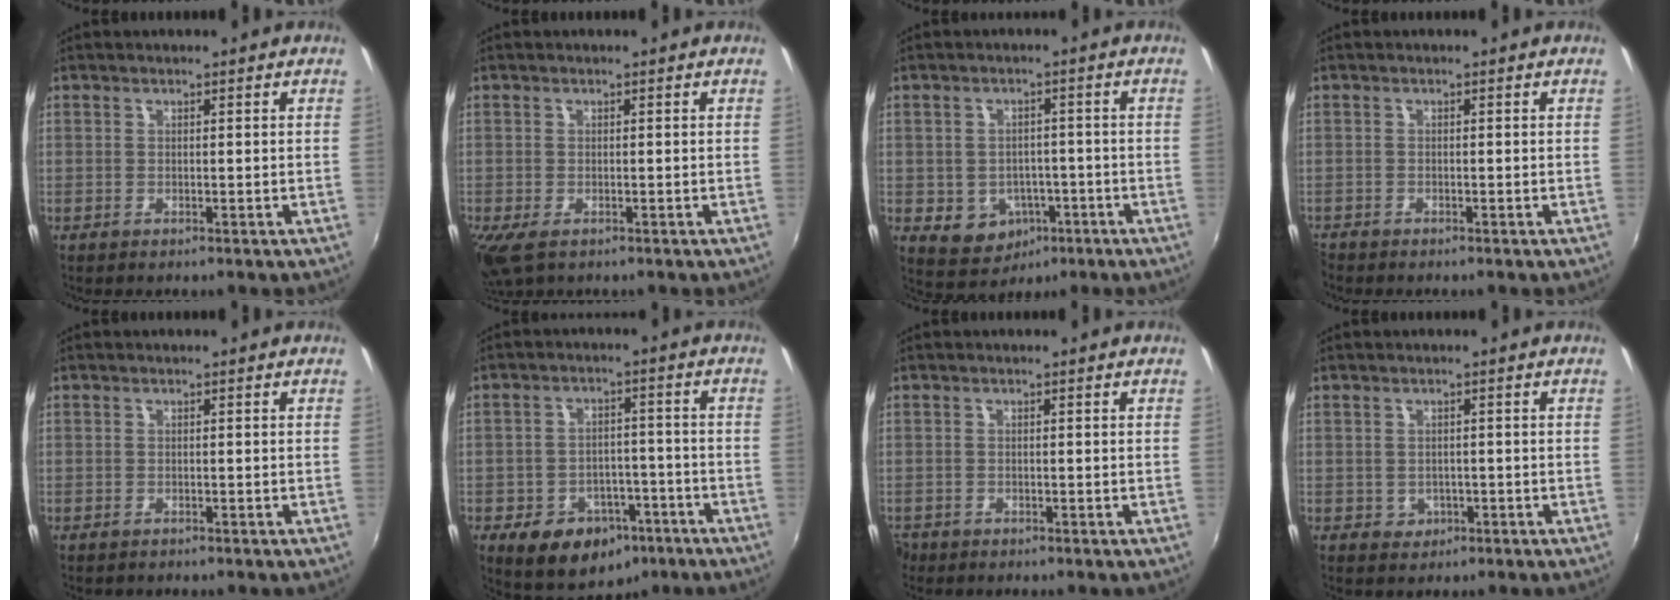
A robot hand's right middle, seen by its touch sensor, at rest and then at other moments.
{"total": 3.7, "force": [-2.1, 1.8, 2.6], "torque": [-0.053, -0.017, -0.034]}
{"total": 7.8, "force": [-3.0, 6.5, 3.1], "torque": [-0.076, 0.003, -0.024]}
{"total": 1.4, "force": [-1.3, 0.3, 0.1], "torque": [-0.006, -0.007, -0.028]}
{"total": 0.6, "force": [-0.6, 0.3, 0.1], "torque": [-0.003, -0.003, -0.010]}
{"total": 12.8, "force": [-7.1, 8.9, 5.9], "torque": [-0.123, 0.018, -0.082]}
{"total": 2.5, "force": [-1.8, 1.6, 0.5], "torque": [-0.019, -0.007, -0.034]}
{"total": 2.4, "force": [-0.6, 2.3, 0.6], "torque": [-0.013, -0.001, -0.005]}